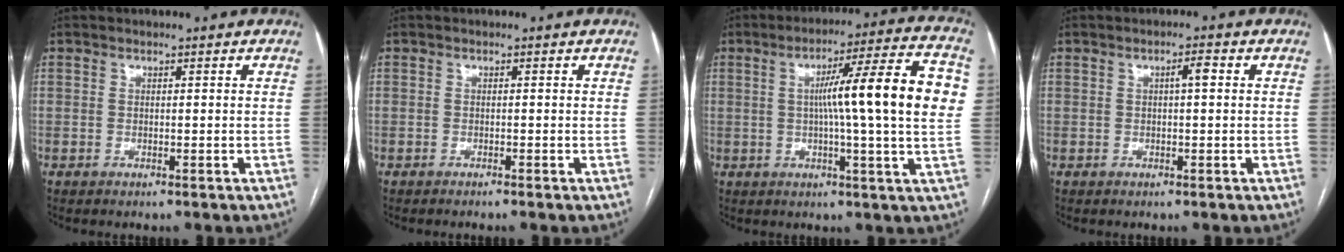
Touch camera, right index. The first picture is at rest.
{"total": 0.6, "force": [-0.5, -0.2, 0.2], "torque": [-0.004, 0.002, -0.012]}
{"total": 17.2, "force": [1.8, -0.6, 17.1], "torque": [-0.246, 0.017, 0.017]}
{"total": 1.9, "force": [0.3, 0.3, 1.9], "torque": [-0.029, 0.005, 0.004]}